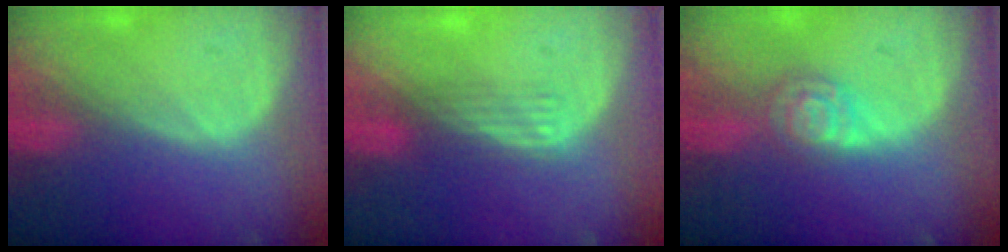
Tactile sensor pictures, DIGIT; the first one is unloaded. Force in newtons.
{"total": 2.9, "press": 2.7, "slide": 1.2}
{"total": 4.8, "press": 4.2, "slide": 2.3}